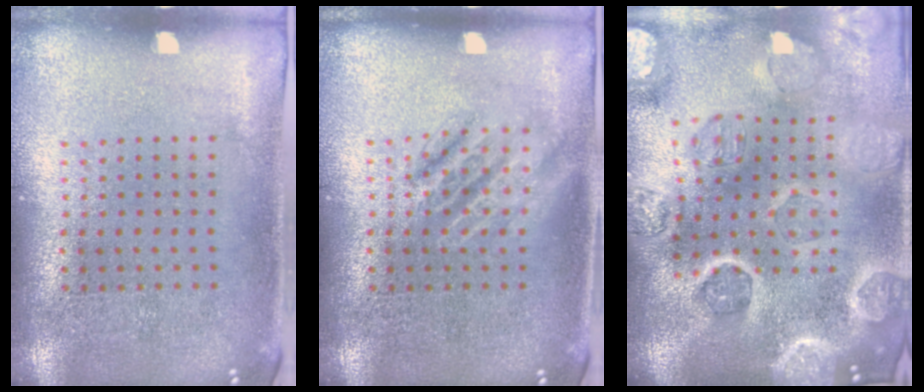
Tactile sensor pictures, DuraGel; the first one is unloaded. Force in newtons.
{"total": 2.3, "press": 2.2, "slide": 0.3}
{"total": 5.4, "press": 4.7, "slide": 2.8}